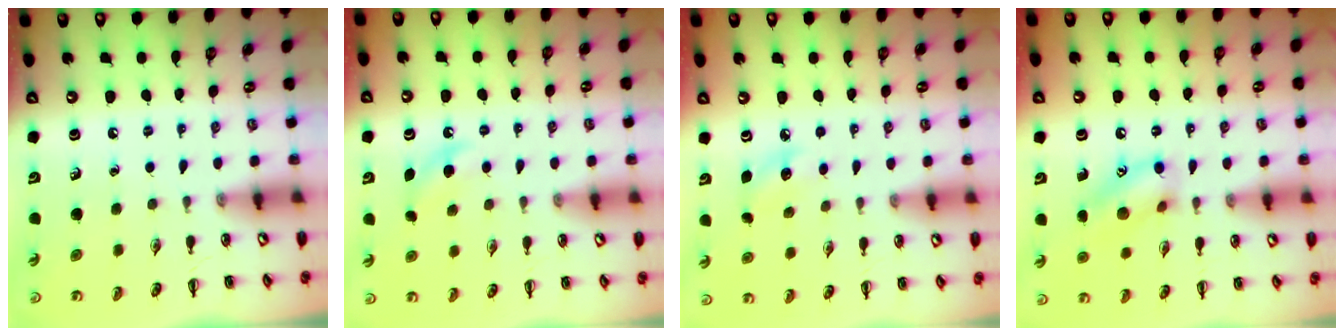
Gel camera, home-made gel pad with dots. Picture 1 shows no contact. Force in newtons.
{"total": 6.1, "press": 5.8, "slide": 1.8}
{"total": 7.3, "press": 7.1, "slide": 1.7}
{"total": 12.6, "press": 12.5, "slide": 1.6}